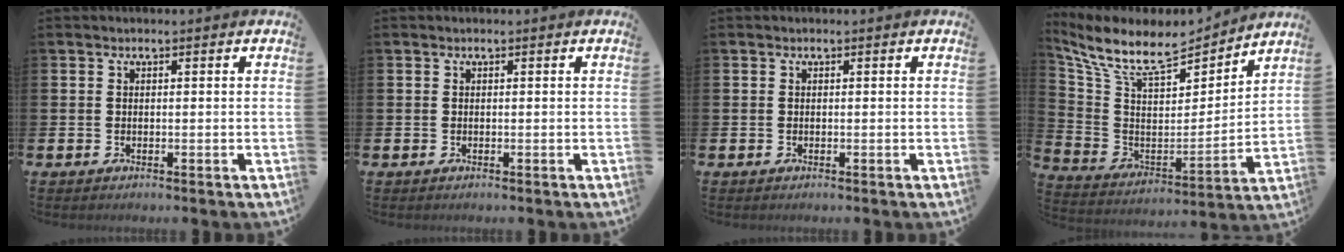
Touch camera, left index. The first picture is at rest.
{"total": 0.0}
{"total": 0.0}
{"total": 10.0, "force": [8.4, 3.3, 4.3], "torque": [-0.124, -0.052, 0.146]}